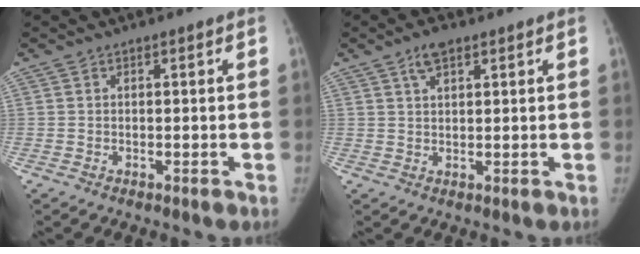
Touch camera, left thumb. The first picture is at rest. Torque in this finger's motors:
{"motor_torque": [0.30, 0.11, 0.33, -0.63, 0.10]}